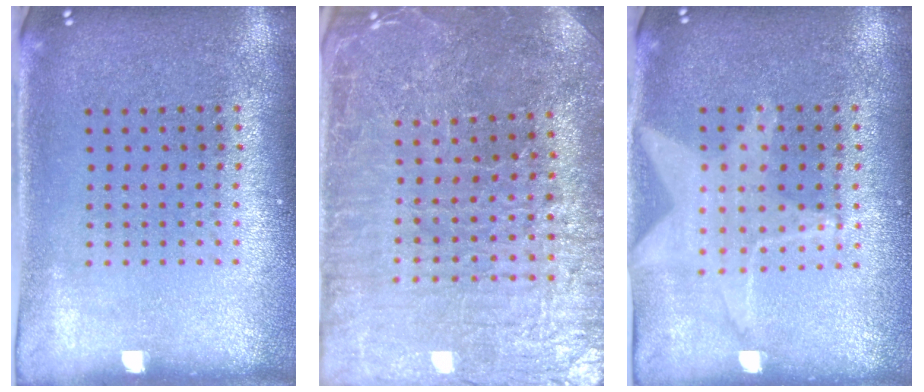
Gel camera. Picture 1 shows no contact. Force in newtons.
{"total": 3.8, "press": 3.7, "slide": 0.6}
{"total": 1.5, "press": 1.4, "slide": 0.5}